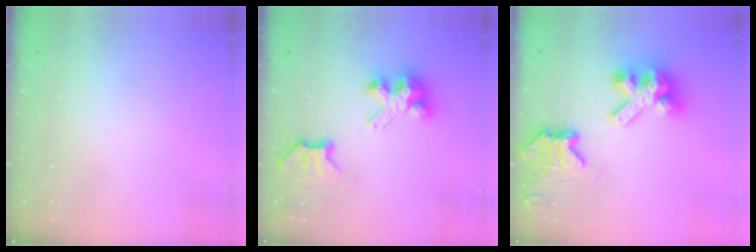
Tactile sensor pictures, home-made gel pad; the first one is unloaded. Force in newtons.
{"total": 7.4, "press": 7.4, "slide": 0.2}
{"total": 11.3, "press": 11.2, "slide": 1.3}